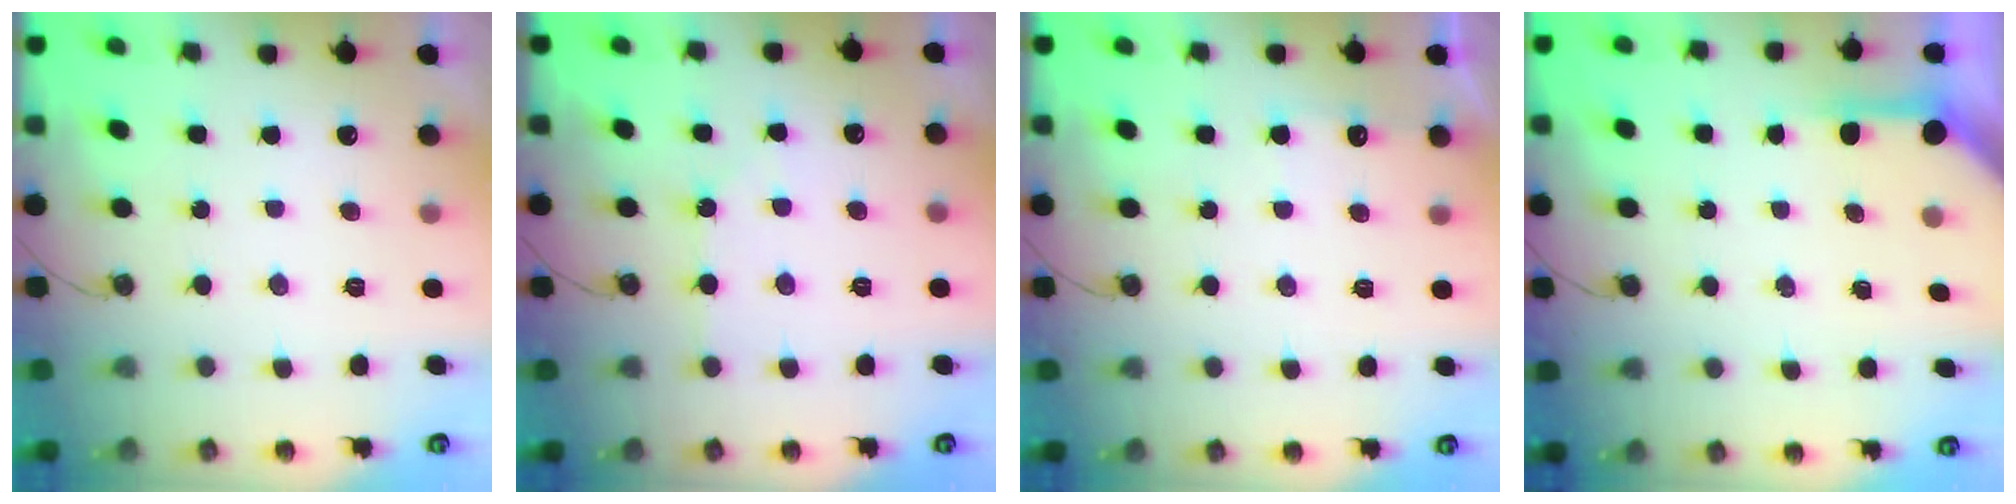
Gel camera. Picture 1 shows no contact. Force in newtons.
{"total": 5.1, "press": 5.0, "slide": 0.8}
{"total": 5.4, "press": 5.3, "slide": 0.7}
{"total": 3.9, "press": 3.8, "slide": 0.5}